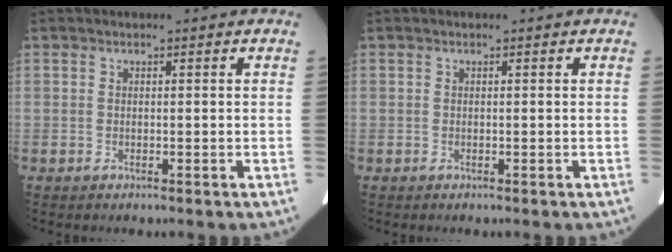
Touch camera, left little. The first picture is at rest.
{"total": 0.0}